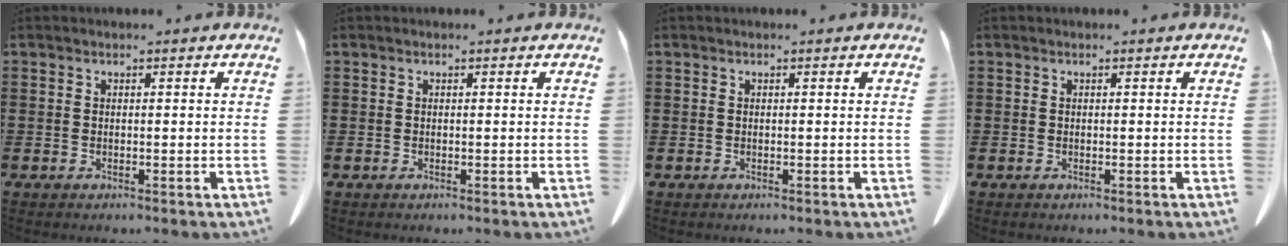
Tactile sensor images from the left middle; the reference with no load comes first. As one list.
[{"total": 0.0}, {"total": 0.0}, {"total": 0.0}]